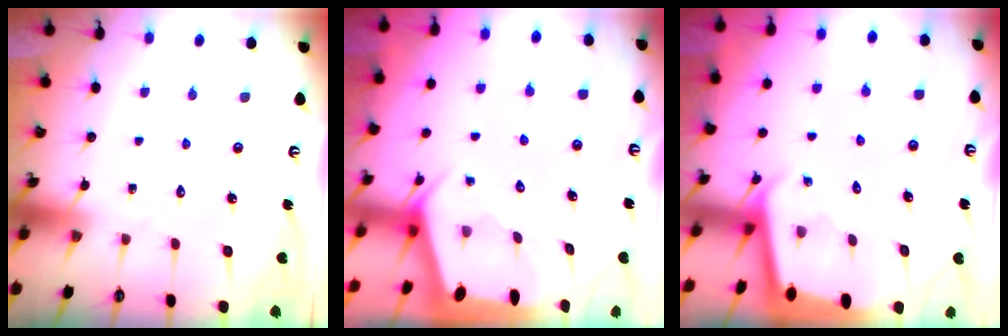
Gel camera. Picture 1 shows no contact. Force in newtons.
{"total": 1.9, "press": 1.8, "slide": 0.3}
{"total": 1.7, "press": 1.7, "slide": 0.0}